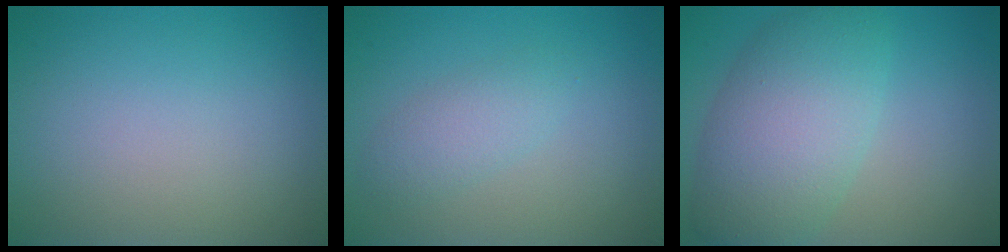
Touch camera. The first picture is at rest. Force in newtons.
{"total": 2.2, "press": 2.2, "slide": 0.0}
{"total": 7.5, "press": 7.5, "slide": 0.2}